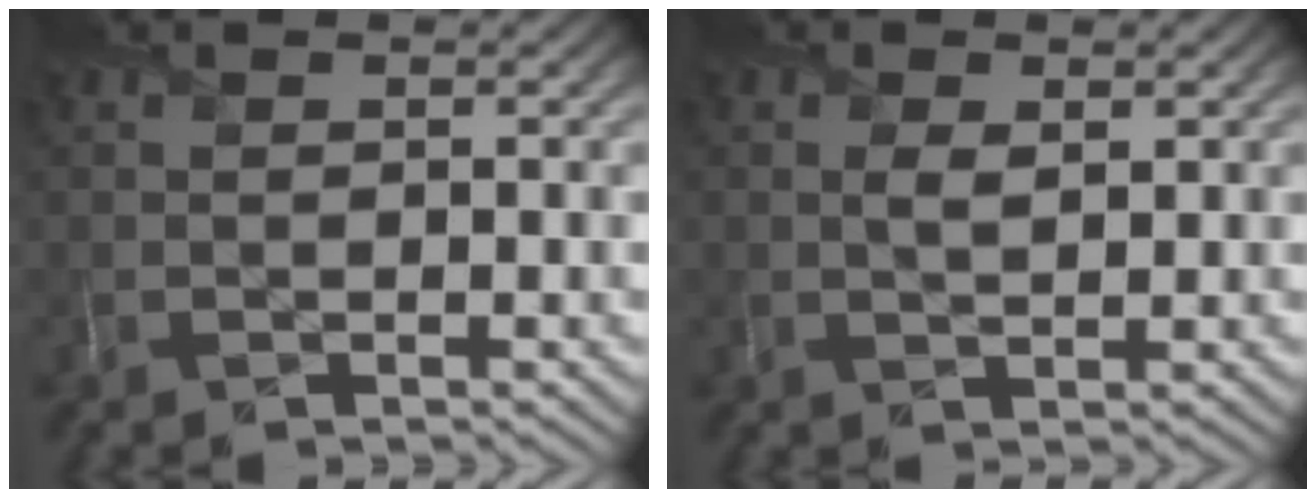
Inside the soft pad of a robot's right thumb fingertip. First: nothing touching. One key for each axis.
{"total": 1.8, "fx": 0.5, "fy": 0.9, "fz": 1.5, "tx": -0.032, "ty": -0.006, "tz": 0.009}